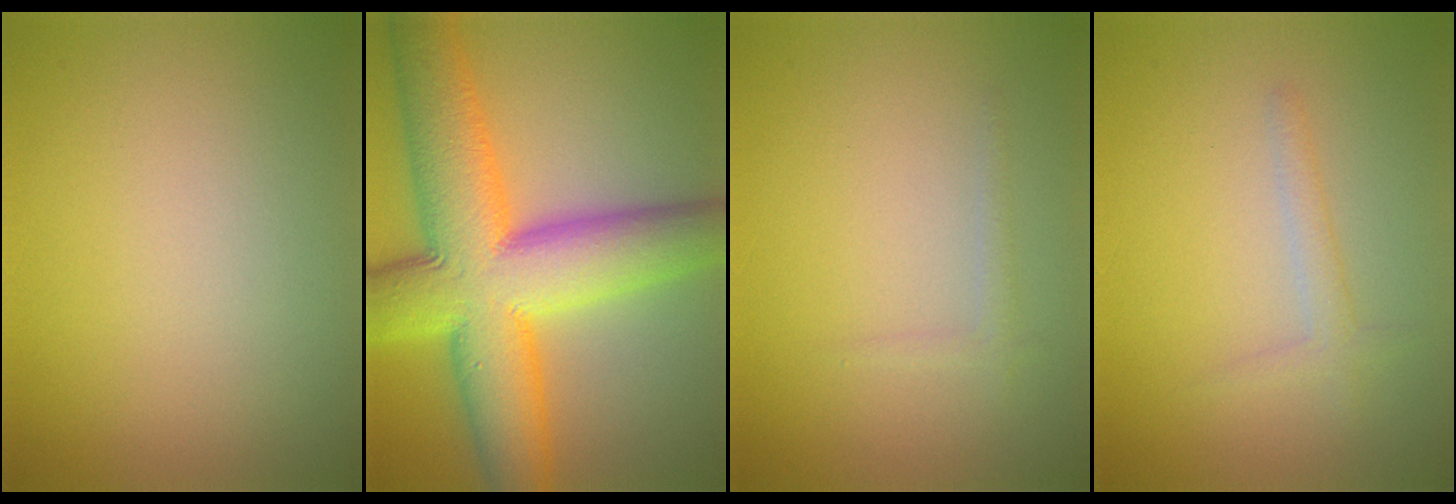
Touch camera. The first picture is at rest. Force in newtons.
{"total": 14.0, "press": 14.0, "slide": 0.2}
{"total": 0.9, "press": 0.9, "slide": 0.0}
{"total": 1.5, "press": 1.5, "slide": 0.1}